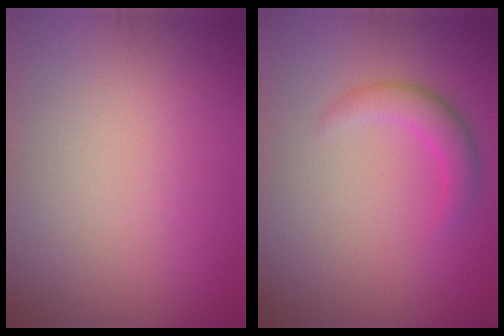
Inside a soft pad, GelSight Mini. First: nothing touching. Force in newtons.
{"total": 2.5, "press": 2.5, "slide": 0.0}